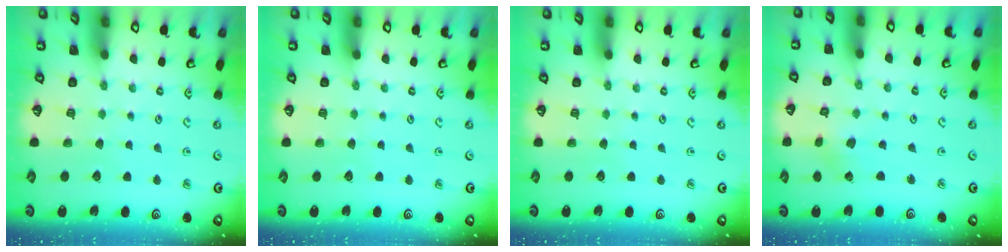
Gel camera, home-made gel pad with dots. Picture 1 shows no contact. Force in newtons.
{"total": 0.0}
{"total": 0.0}
{"total": 1.2, "press": 1.2, "slide": 0.2}